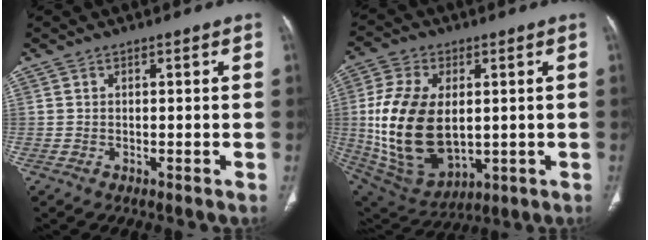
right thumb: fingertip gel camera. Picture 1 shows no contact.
{"total": 20.3, "force": [0.5, 12.4, 16.0], "torque": [-0.311, -0.014, 0.032]}